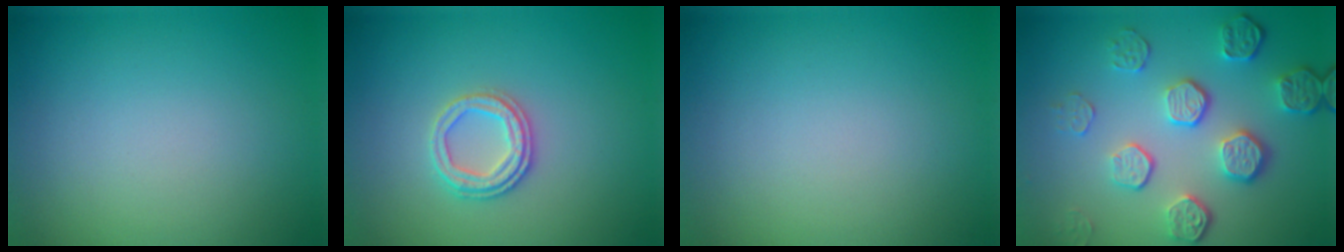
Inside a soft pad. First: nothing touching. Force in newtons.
{"total": 2.5, "press": 2.4, "slide": 0.6}
{"total": 0.0}
{"total": 5.5, "press": 4.0, "slide": 3.8}